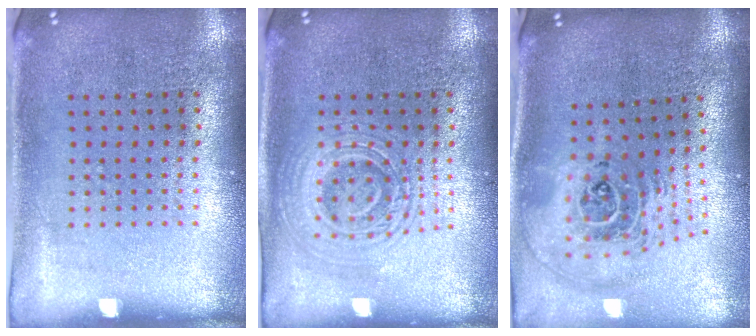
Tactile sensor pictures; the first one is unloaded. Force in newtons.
{"total": 2.5, "press": 2.4, "slide": 0.5}
{"total": 2.5, "press": 1.8, "slide": 1.6}